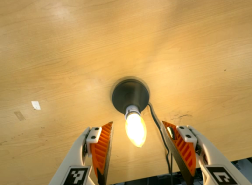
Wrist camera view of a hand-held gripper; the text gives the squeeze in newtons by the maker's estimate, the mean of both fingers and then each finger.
{"total": 0.0}